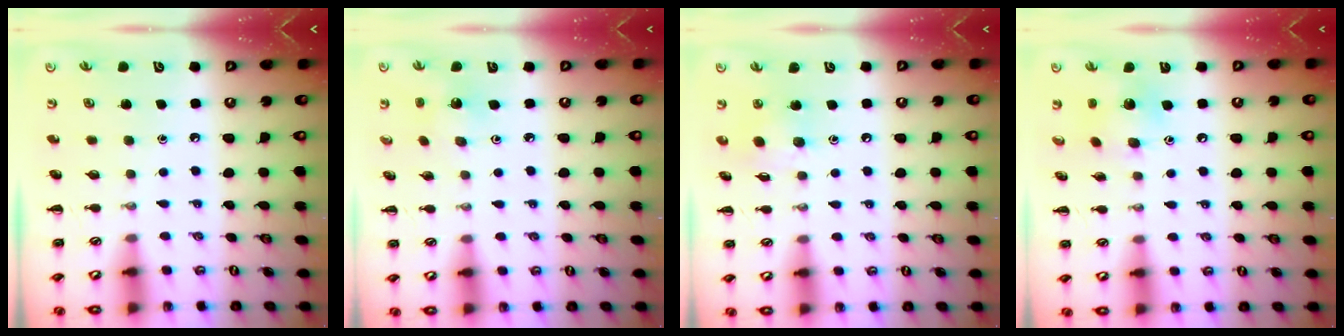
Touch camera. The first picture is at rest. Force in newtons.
{"total": 1.9, "press": 1.8, "slide": 0.6}
{"total": 5.6, "press": 5.6, "slide": 0.7}
{"total": 6.6, "press": 6.4, "slide": 1.4}